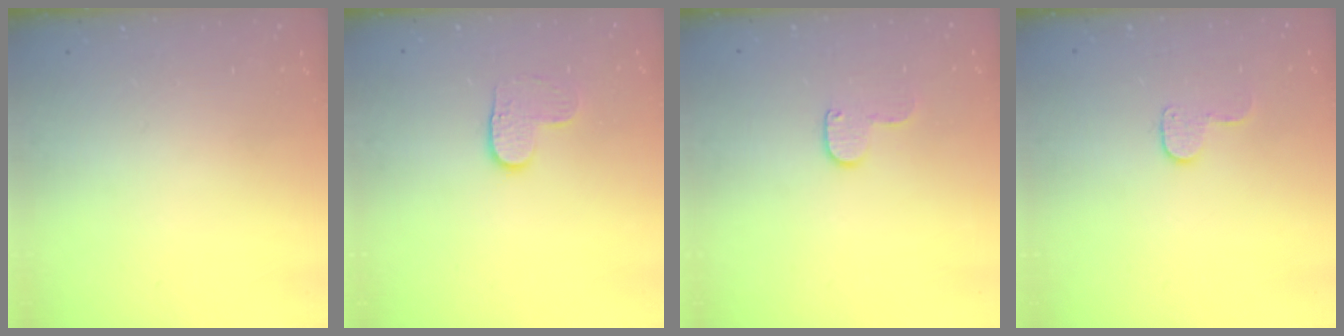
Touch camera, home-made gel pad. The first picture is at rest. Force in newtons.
{"total": 4.0, "press": 4.0, "slide": 0.4}
{"total": 4.5, "press": 4.5, "slide": 0.5}
{"total": 6.4, "press": 6.4, "slide": 0.4}